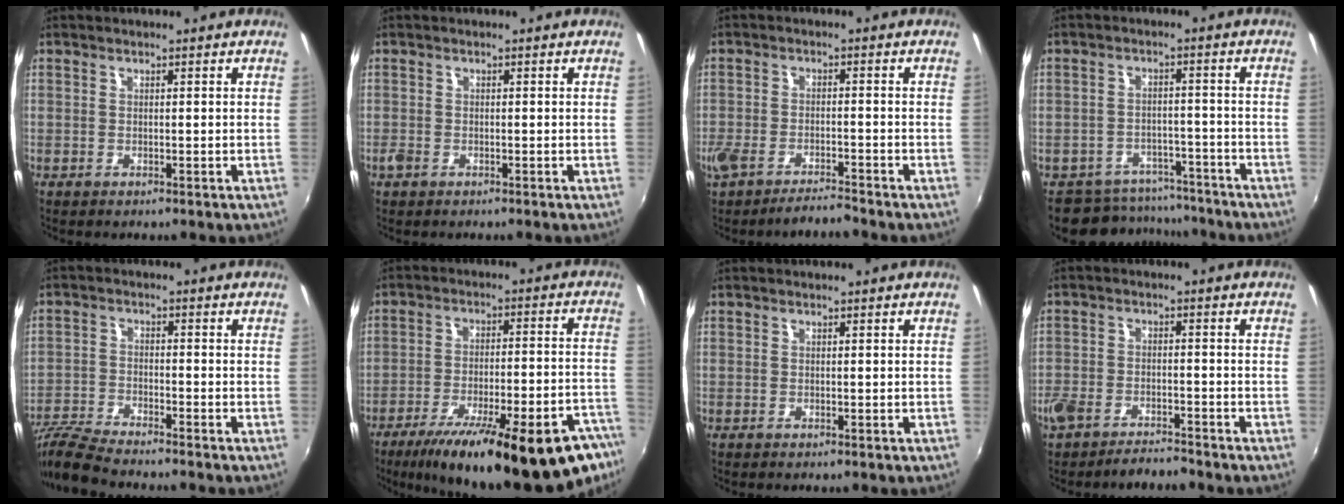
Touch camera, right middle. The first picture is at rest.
{"total": 1.5, "force": [-1.1, 0.9, 0.6], "torque": [-0.015, -0.003, -0.022]}
{"total": 6.2, "force": [-5.5, 1.3, 2.6], "torque": [-0.077, -0.013, -0.100]}
{"total": 9.2, "force": [-8.1, 4.5, 0.8], "torque": [-0.023, 0.025, -0.107]}
{"total": 8.5, "force": [-7.9, 0.1, 3.1], "torque": [-0.084, -0.014, -0.159]}
{"total": 29.3, "force": [-22.0, 6.5, 18.1], "torque": [-0.270, -0.038, -0.302]}
{"total": 0.0}
{"total": 7.3, "force": [-6.4, 2.3, 2.6], "torque": [-0.078, -0.012, -0.109]}